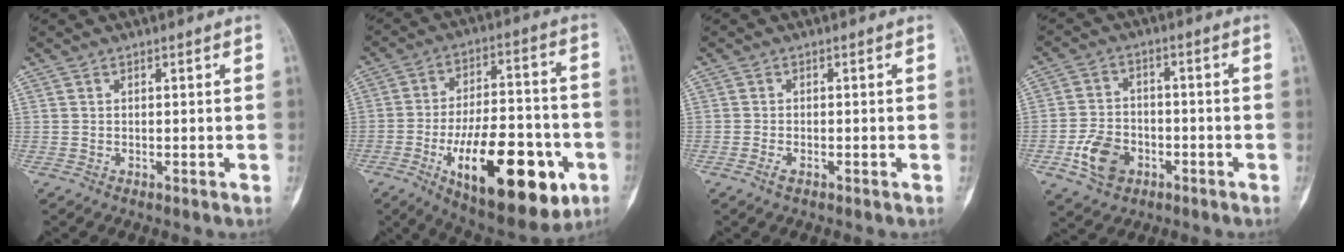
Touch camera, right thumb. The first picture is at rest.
{"total": 24.9, "force": [-9.3, 10.6, 20.6], "torque": [-0.287, 0.030, -0.130]}
{"total": 1.2, "force": [-0.8, 0.5, 0.8], "torque": [-0.021, 0.001, -0.016]}
{"total": 8.6, "force": [-3.5, 6.2, 4.9], "torque": [-0.076, 0.016, -0.060]}